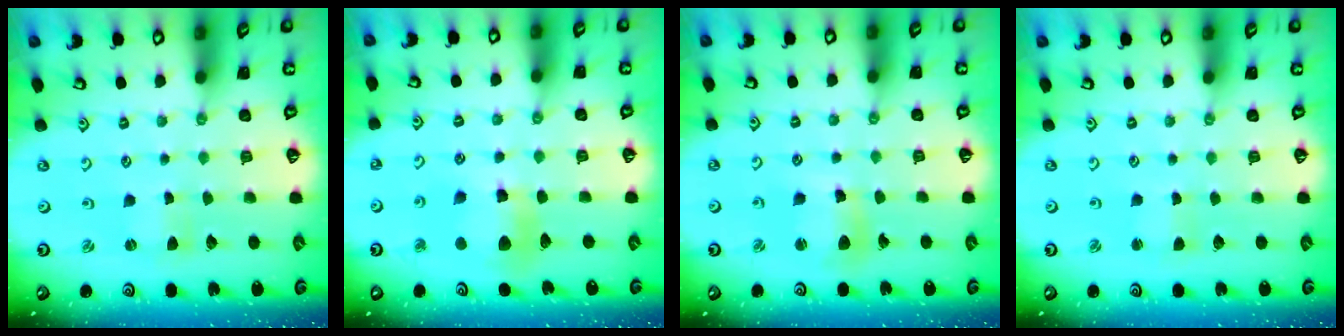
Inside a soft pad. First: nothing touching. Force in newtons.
{"total": 10.6, "press": 10.5, "slide": 1.2}
{"total": 8.2, "press": 8.2, "slide": 0.5}
{"total": 1.4, "press": 1.3, "slide": 0.3}